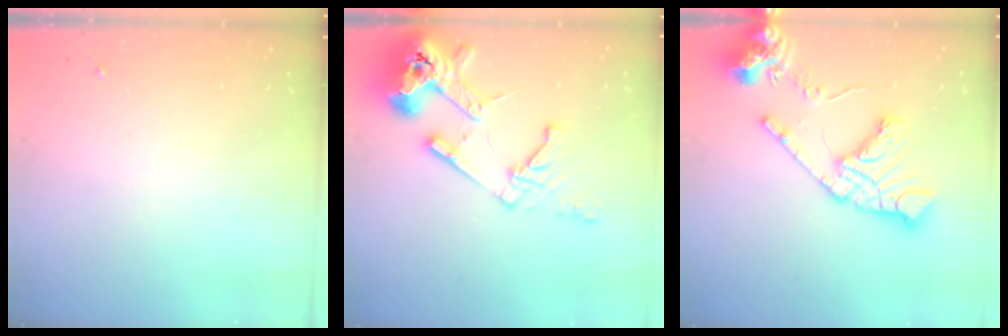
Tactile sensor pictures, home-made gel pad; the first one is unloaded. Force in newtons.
{"total": 16.7, "press": 16.5, "slide": 2.2}
{"total": 18.2, "press": 18.0, "slide": 2.5}